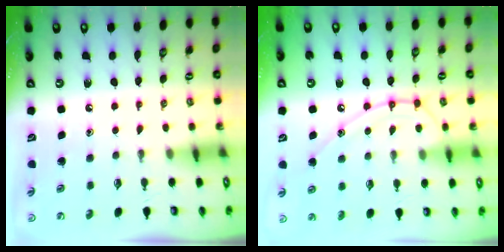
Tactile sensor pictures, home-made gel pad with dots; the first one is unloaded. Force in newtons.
{"total": 13.2, "press": 13.1, "slide": 1.2}